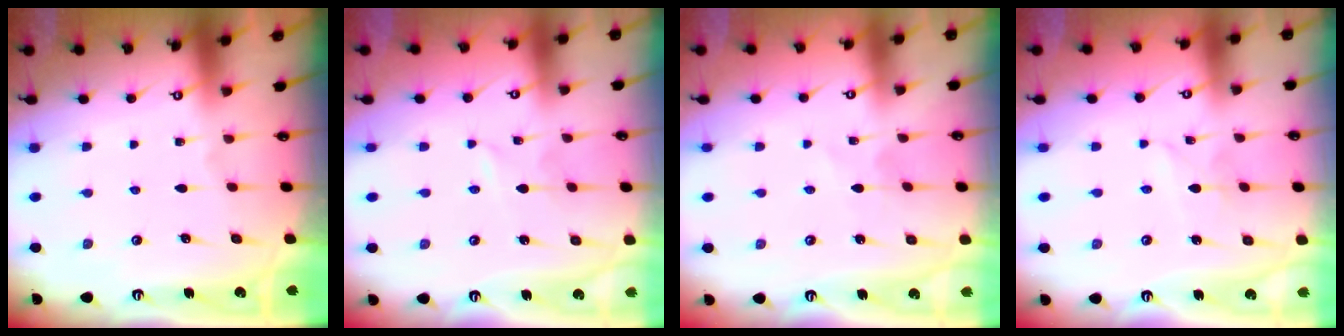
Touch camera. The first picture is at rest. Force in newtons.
{"total": 0.7, "press": 0.7, "slide": 0.1}
{"total": 2.4, "press": 2.4, "slide": 0.3}
{"total": 1.9, "press": 1.9, "slide": 0.1}